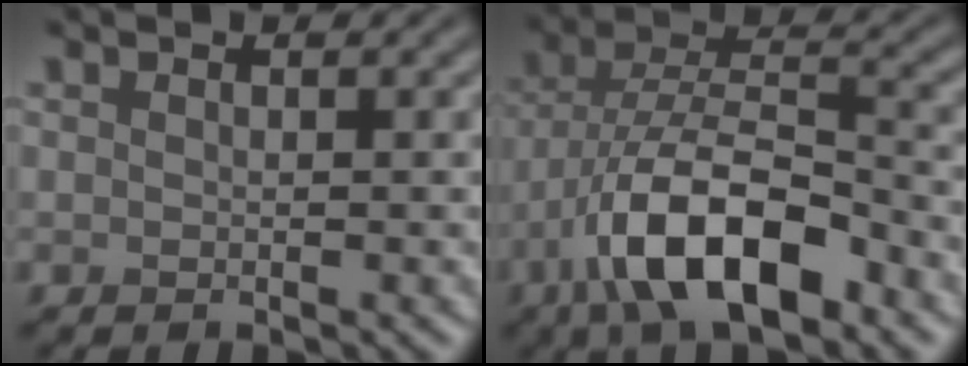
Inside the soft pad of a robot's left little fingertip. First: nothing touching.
{"total": 10.3, "force": [-5.4, 4.1, 7.8], "torque": [-0.136, 0.015, -0.100]}